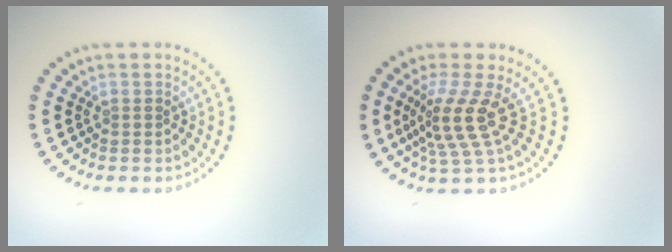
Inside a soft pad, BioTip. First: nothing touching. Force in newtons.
{"total": 3.9, "press": 2.7, "slide": 2.8}